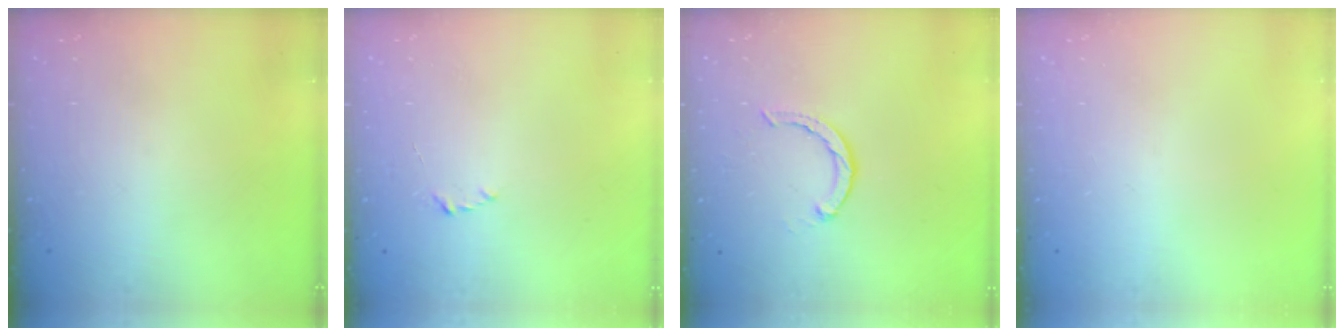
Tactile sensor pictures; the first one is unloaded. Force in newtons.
{"total": 2.2, "press": 2.1, "slide": 0.3}
{"total": 2.3, "press": 2.3, "slide": 0.3}
{"total": 0.0}